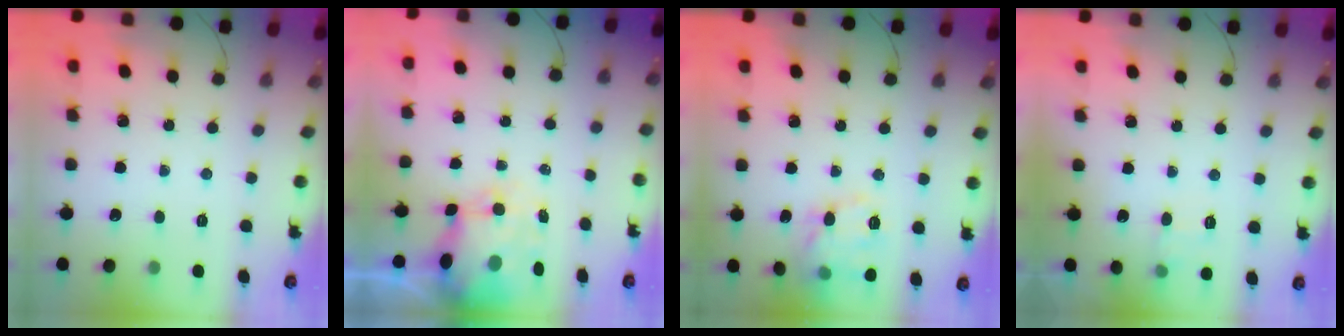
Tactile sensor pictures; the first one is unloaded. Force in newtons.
{"total": 8.5, "press": 8.2, "slide": 2.2}
{"total": 11.4, "press": 11.4, "slide": 0.3}
{"total": 6.1, "press": 5.9, "slide": 1.8}